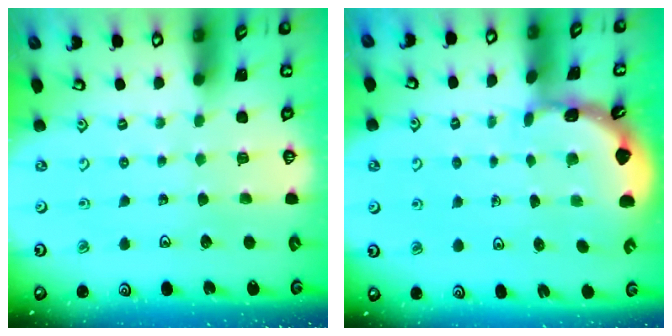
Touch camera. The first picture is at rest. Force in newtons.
{"total": 1.8, "press": 1.8, "slide": 0.1}